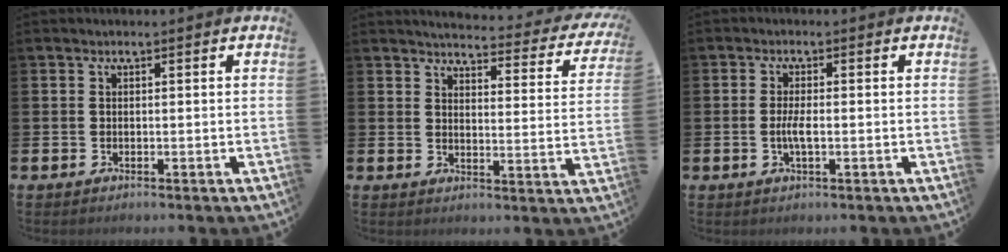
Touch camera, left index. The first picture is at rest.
{"total": 3.5, "force": [3.3, 0.8, 0.8], "torque": [-0.020, -0.037, 0.047]}
{"total": 2.4, "force": [-0.5, 0.6, 2.3], "torque": [-0.037, -0.001, -0.011]}